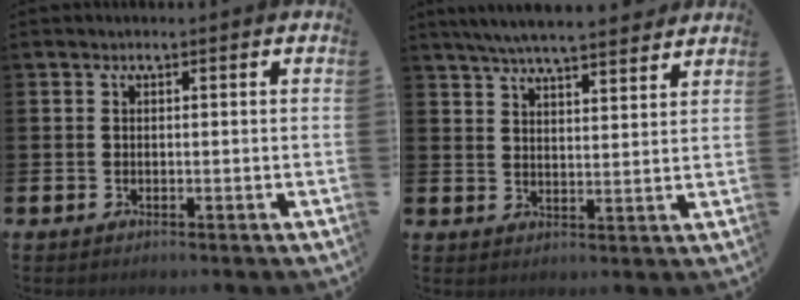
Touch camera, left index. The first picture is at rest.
{"total": 6.1, "force": [5.9, 0.2, 1.5], "torque": [-0.038, -0.031, 0.105]}